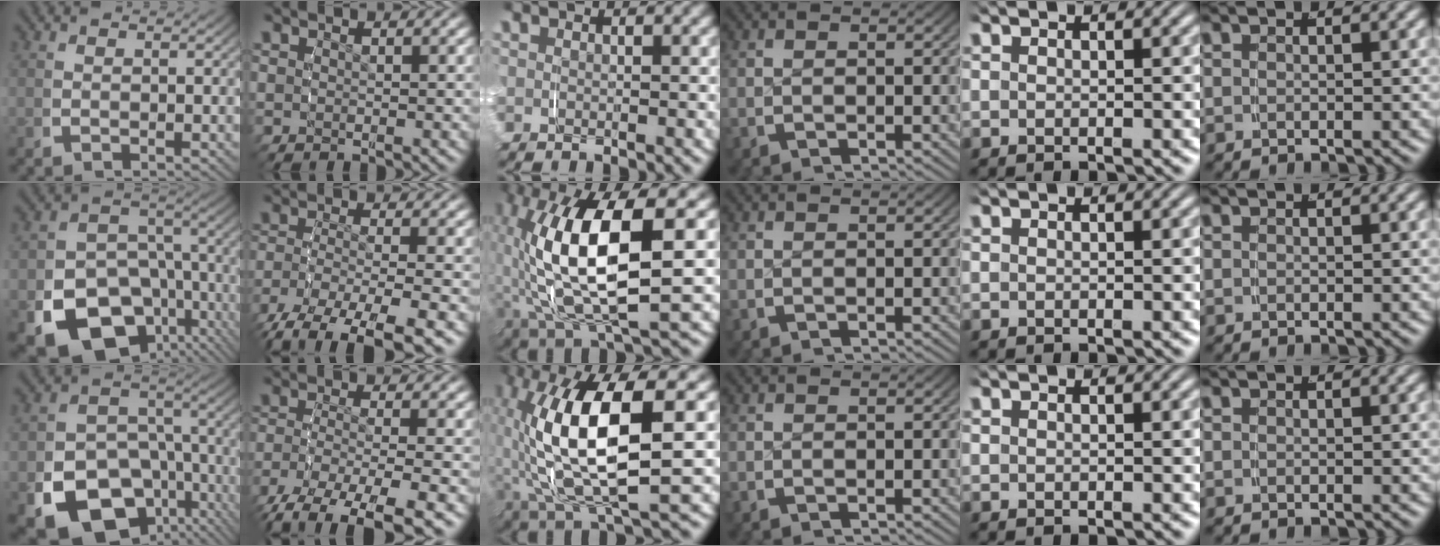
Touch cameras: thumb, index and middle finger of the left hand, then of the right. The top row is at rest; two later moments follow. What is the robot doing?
{"motion": "grasp_and_lifting", "object": "shorts"}